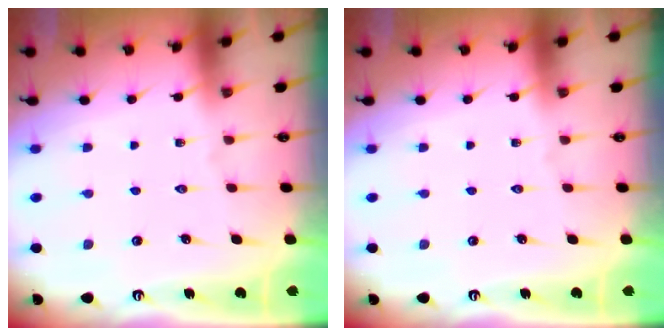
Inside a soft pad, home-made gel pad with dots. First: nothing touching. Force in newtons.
{"total": 0.0}